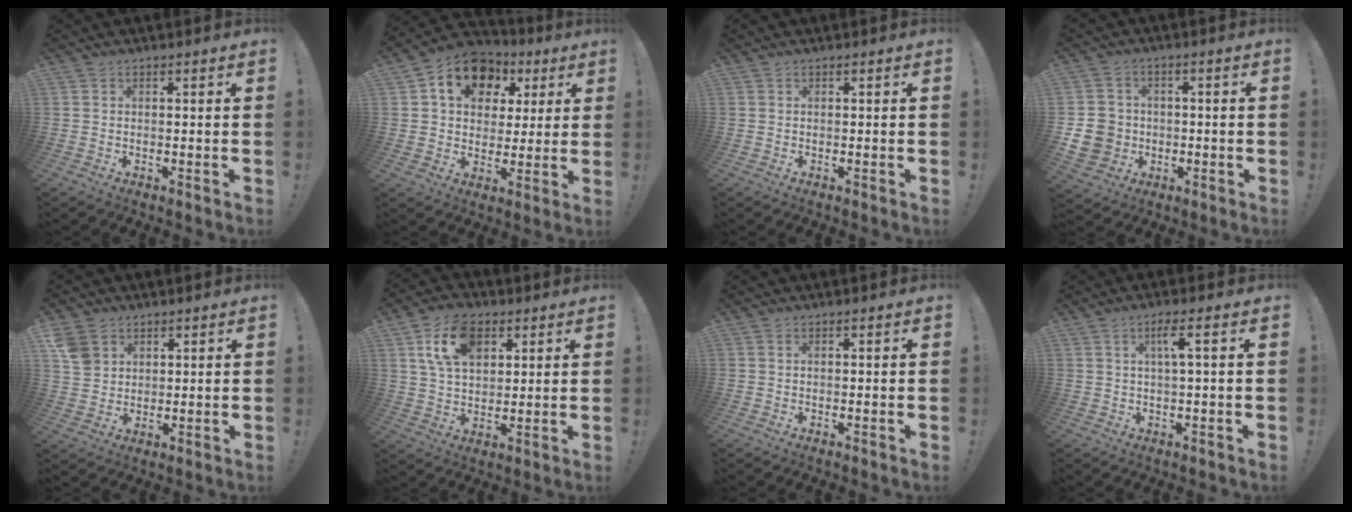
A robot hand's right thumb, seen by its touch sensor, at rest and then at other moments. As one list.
[{"total": 14.9, "force": [6.3, 11.1, 7.6], "torque": [-0.112, -0.023, 0.115]}, {"total": 0.0}, {"total": 10.7, "force": [-2.1, 9.7, 4.1], "torque": [-0.083, 0.024, -0.029]}, {"total": 6.5, "force": [3.2, 5.1, 2.4], "torque": [-0.038, -0.009, 0.066]}, {"total": 13.8, "force": [6.1, 8.8, 8.7], "torque": [-0.137, -0.006, 0.115]}, {"total": 0.0}, {"total": 4.5, "force": [1.2, 0.1, 4.3], "torque": [-0.070, -0.003, 0.011]}]